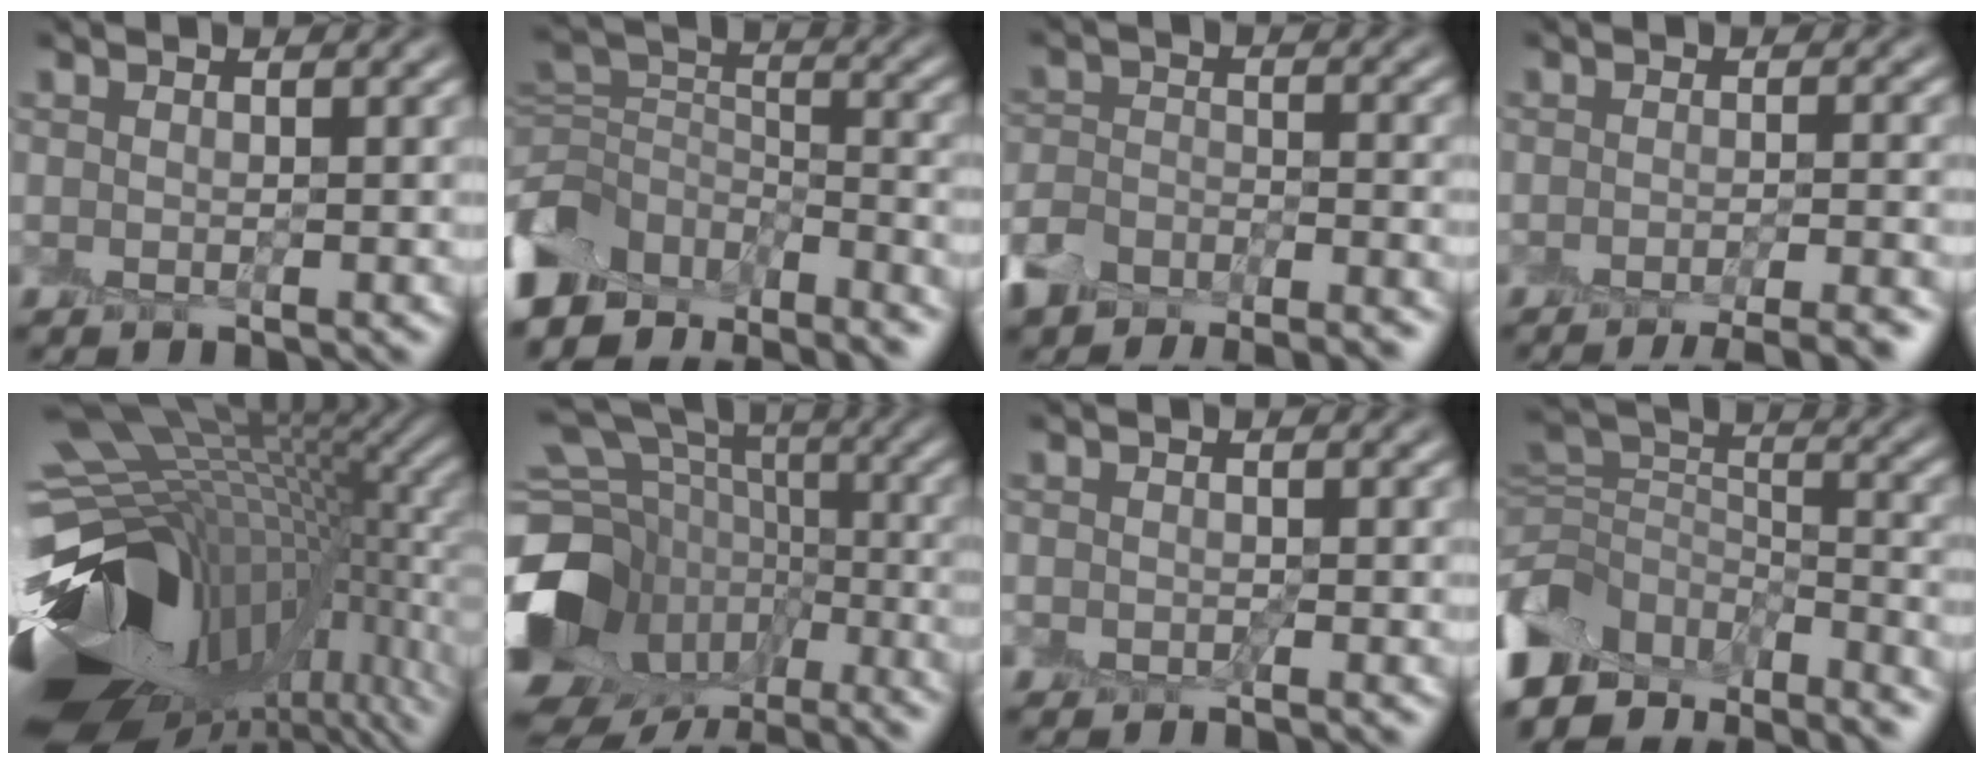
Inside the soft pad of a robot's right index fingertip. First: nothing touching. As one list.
[{"total": 9.6, "force": [-7.2, 5.4, 3.4], "torque": [-0.088, 0.007, -0.128]}, {"total": 6.5, "force": [-5.8, 2.3, 1.9], "torque": [-0.035, -0.007, -0.105]}, {"total": 6.4, "force": [-5.3, 1.5, 3.3], "torque": [-0.026, -0.001, -0.055]}, {"total": 18.1, "force": [-4.9, 8.8, 14.9], "torque": [-0.248, 0.002, -0.049]}, {"total": 16.5, "force": [-6.8, 12.3, 8.7], "torque": [-0.208, 0.003, -0.093]}, {"total": 0.8, "force": [-0.7, 0.1, 0.3], "torque": [-0.008, -0.004, -0.012]}, {"total": 11.0, "force": [-8.1, 6.2, 4.1], "torque": [-0.111, 0.009, -0.131]}]